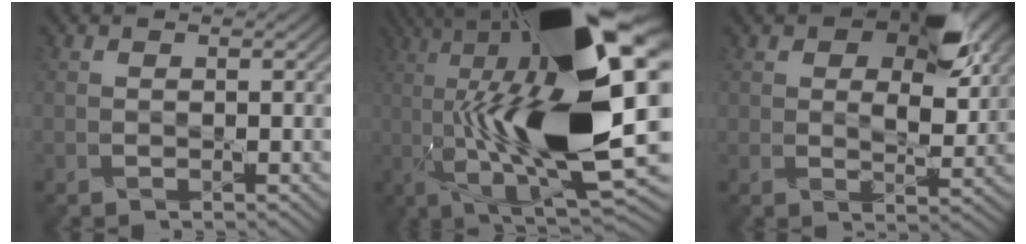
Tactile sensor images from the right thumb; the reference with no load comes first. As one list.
[{"total": 22.2, "force": [2.6, 6.6, 21.0], "torque": [-0.360, 0.028, 0.032]}, {"total": 10.3, "force": [4.7, 5.7, 7.2], "torque": [-0.105, -0.006, 0.074]}]